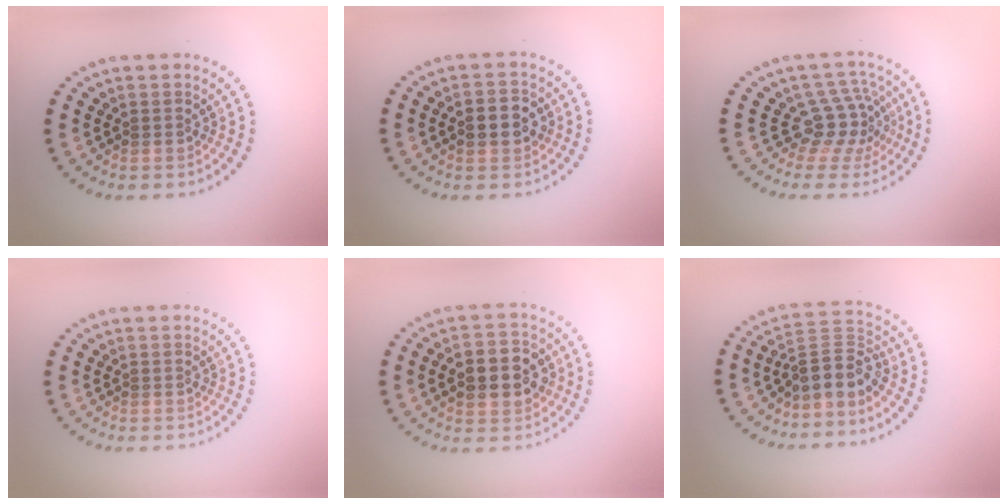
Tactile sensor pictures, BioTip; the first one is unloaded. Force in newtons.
{"total": 3.5, "press": 3.5, "slide": 0.4}
{"total": 3.5, "press": 2.5, "slide": 2.4}
{"total": 0.0}
{"total": 5.5, "press": 5.5, "slide": 0.4}
{"total": 3.5, "press": 2.5, "slide": 2.4}